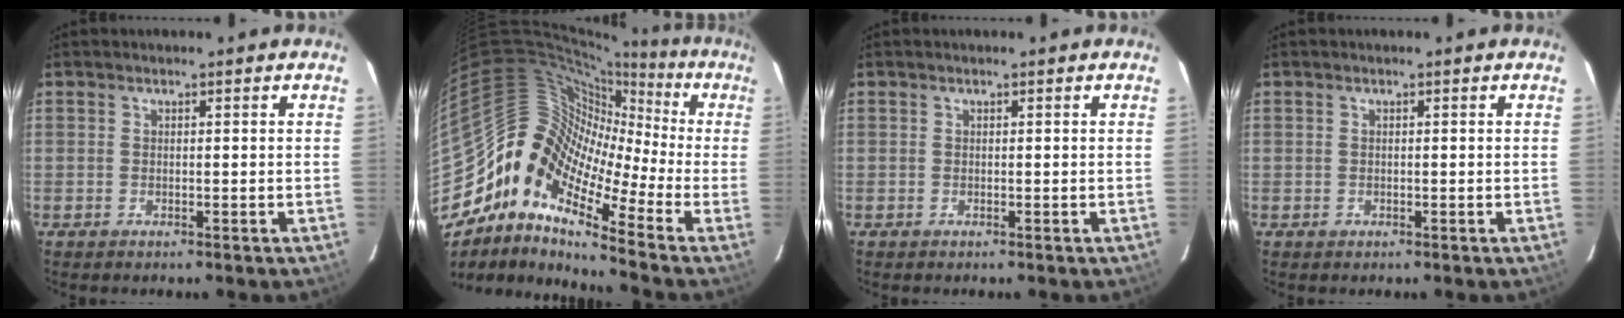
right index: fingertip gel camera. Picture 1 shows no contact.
{"total": 13.1, "force": [-4.3, 8.2, 9.3], "torque": [-0.147, 0.014, -0.111]}
{"total": 0.0}
{"total": 0.7, "force": [-0.3, 0.6, 0.0], "torque": [0.005, 0.000, -0.003]}